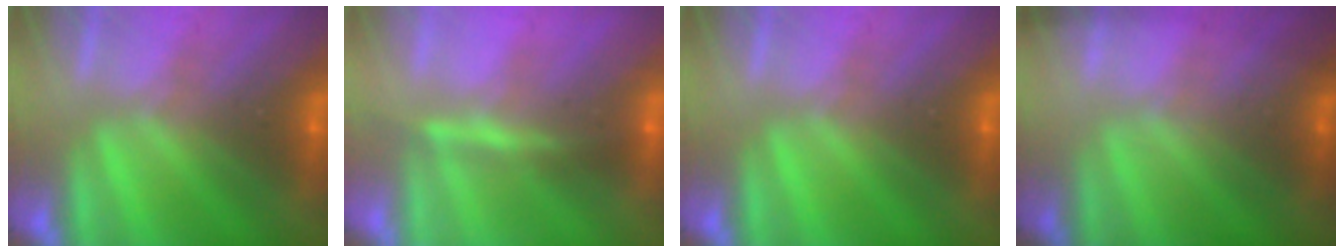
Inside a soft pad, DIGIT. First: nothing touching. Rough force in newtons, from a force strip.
{"total": 4.6}
{"total": 0.0}
{"total": 1.9}